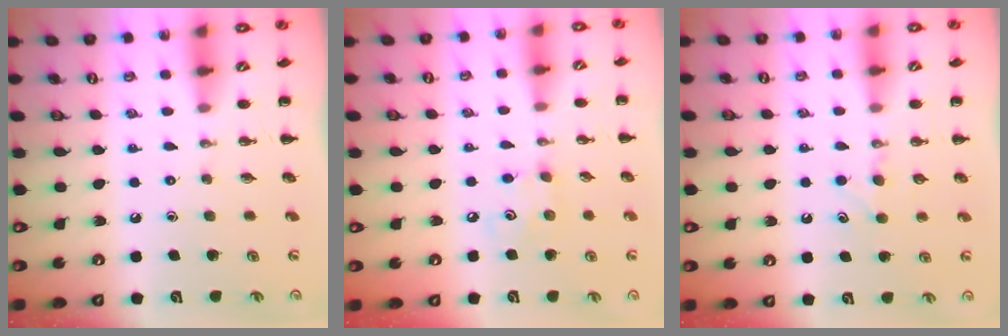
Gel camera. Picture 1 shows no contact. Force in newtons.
{"total": 4.5, "press": 4.5, "slide": 0.7}
{"total": 4.3, "press": 4.1, "slide": 1.3}